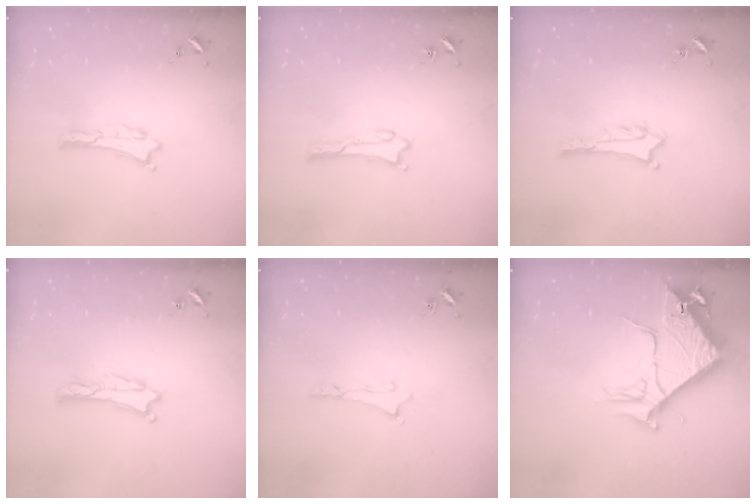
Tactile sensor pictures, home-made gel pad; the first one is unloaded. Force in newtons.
{"total": 0.8, "press": 0.8, "slide": 0.2}
{"total": 2.7, "press": 2.7, "slide": 0.2}
{"total": 0.0}
{"total": 0.6, "press": 0.5, "slide": 0.2}
{"total": 7.9, "press": 7.8, "slide": 1.0}